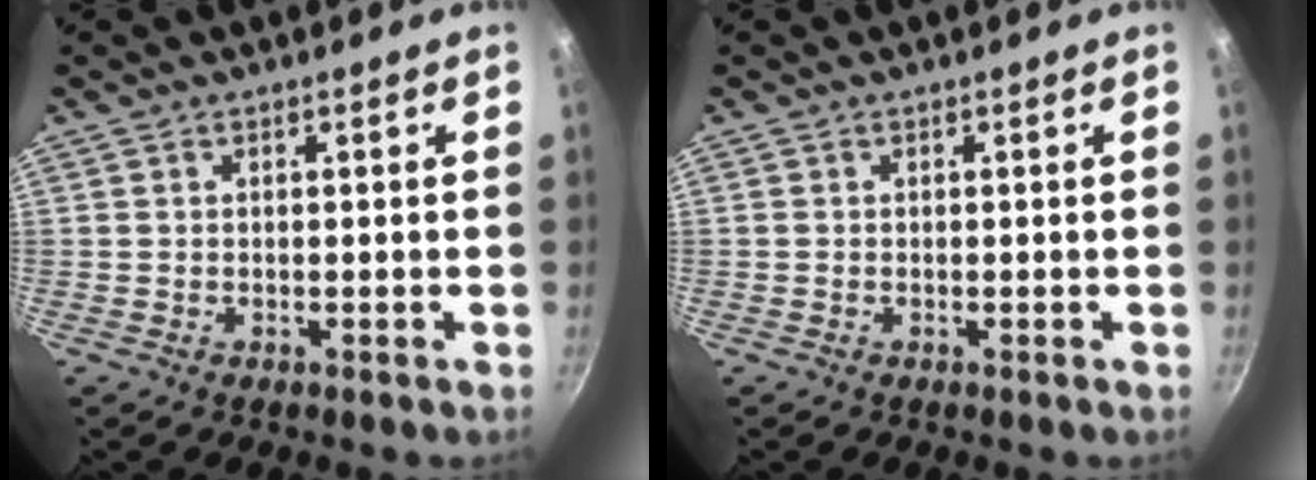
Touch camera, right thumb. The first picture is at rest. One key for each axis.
{"total": 0.0}